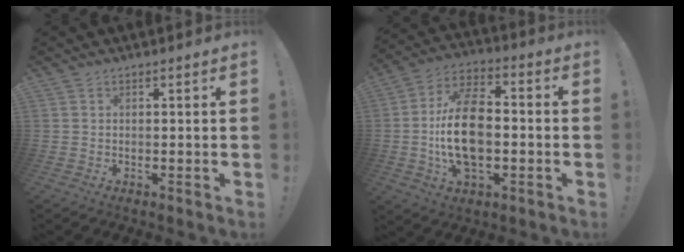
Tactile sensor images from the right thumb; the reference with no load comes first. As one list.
[{"total": 17.5, "force": [-1.9, 10.4, 13.9], "torque": [-0.250, 0.007, -0.034]}]